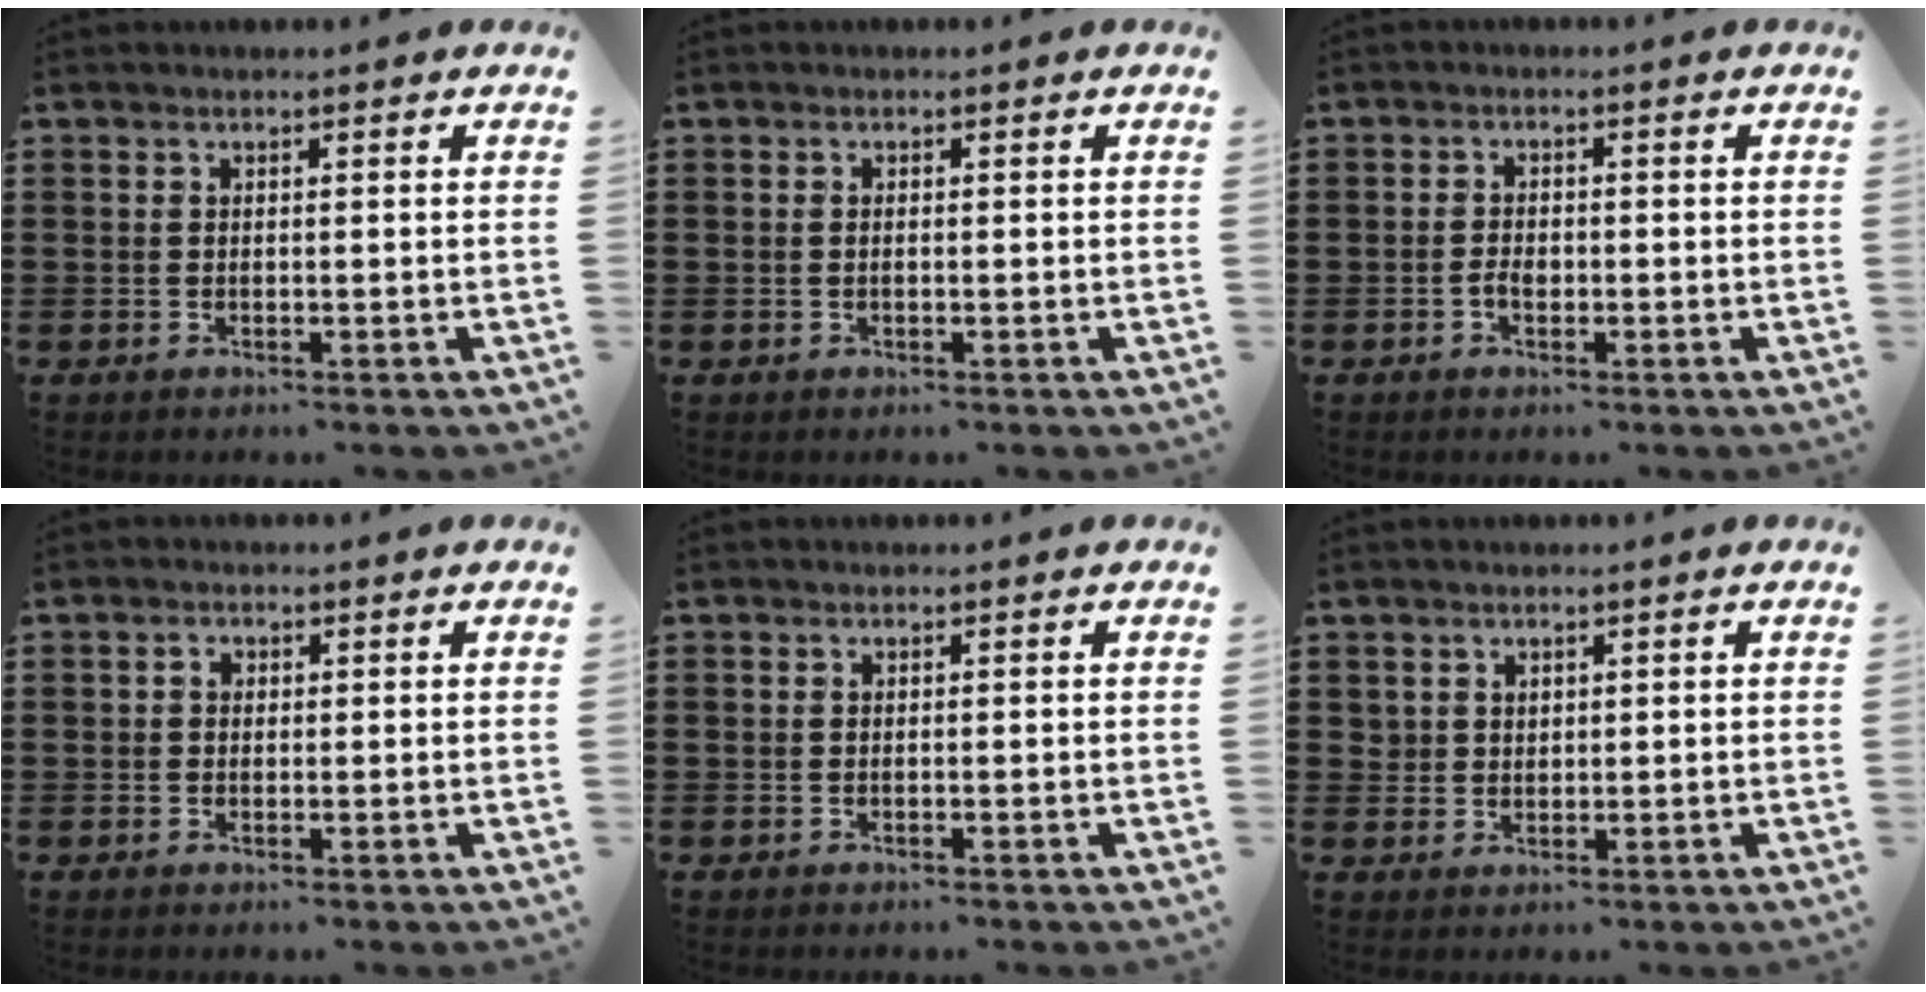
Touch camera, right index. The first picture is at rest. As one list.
[{"total": 0.6, "force": [-0.1, 0.2, 0.6], "torque": [-0.013, -0.001, -0.001]}, {"total": 1.8, "force": [-0.7, 1.0, 1.3], "torque": [-0.033, 0.000, -0.016]}, {"total": 1.0, "force": [0.1, 0.8, 0.6], "torque": [-0.013, 0.006, 0.001]}, {"total": 0.0}, {"total": 1.9, "force": [1.3, 1.4, 0.1], "torque": [-0.007, 0.007, 0.026]}]